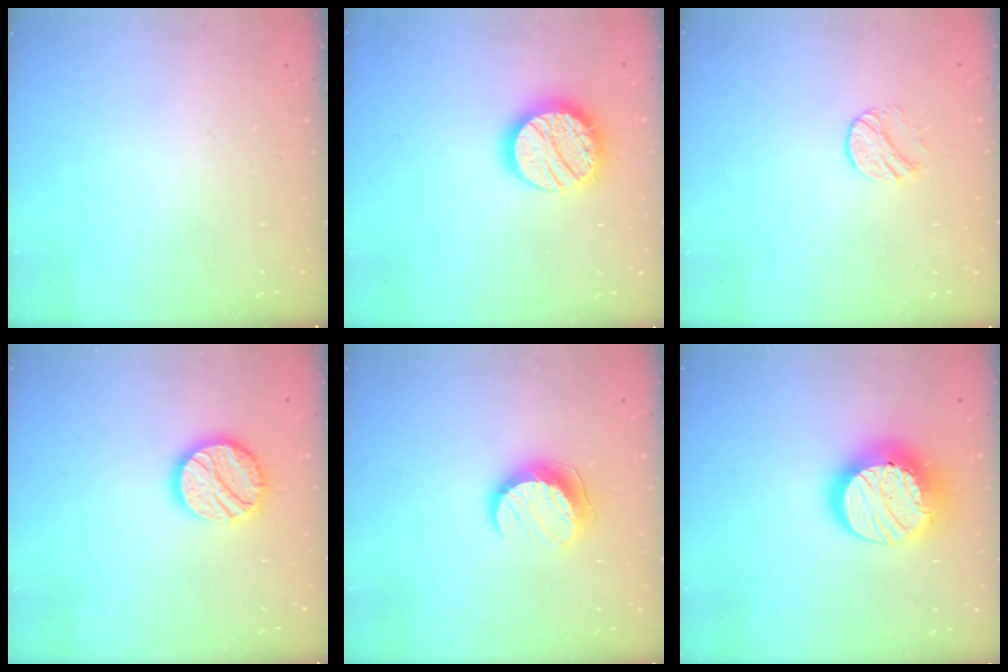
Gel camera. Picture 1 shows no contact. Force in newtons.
{"total": 17.3, "press": 17.2, "slide": 1.2}
{"total": 8.0, "press": 8.0, "slide": 0.7}
{"total": 13.9, "press": 13.8, "slide": 0.9}
{"total": 9.9, "press": 9.9, "slide": 0.1}
{"total": 18.5, "press": 18.4, "slide": 1.3}